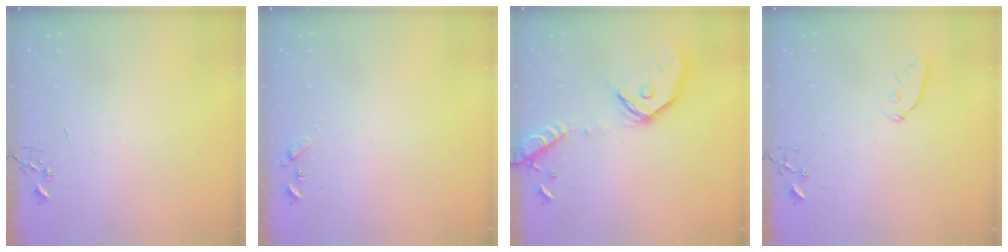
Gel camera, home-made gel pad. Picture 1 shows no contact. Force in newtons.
{"total": 6.7, "press": 6.6, "slide": 0.8}
{"total": 18.4, "press": 18.2, "slide": 3.1}
{"total": 6.0, "press": 6.0, "slide": 0.2}